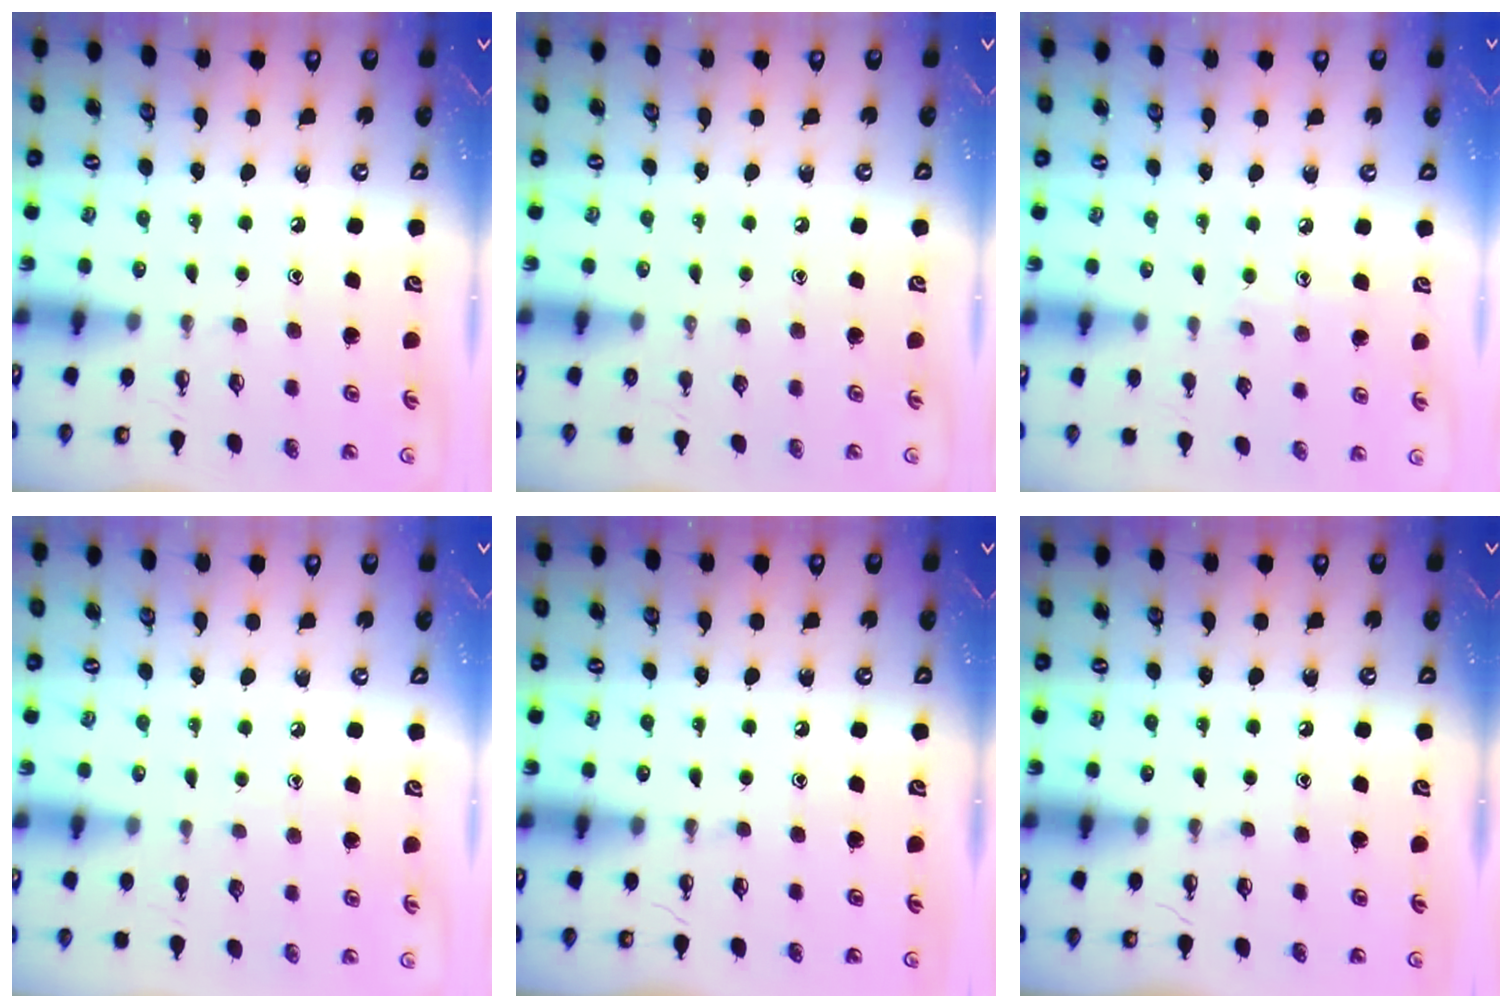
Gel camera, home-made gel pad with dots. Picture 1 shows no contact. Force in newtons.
{"total": 0.0}
{"total": 5.7, "press": 5.7, "slide": 0.5}
{"total": 3.3, "press": 3.2, "slide": 0.4}
{"total": 0.0}
{"total": 0.0}